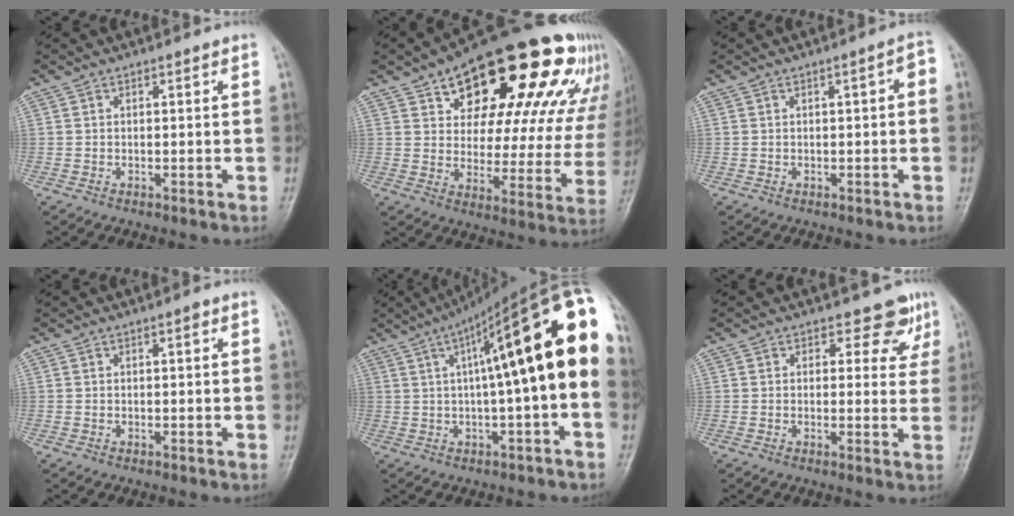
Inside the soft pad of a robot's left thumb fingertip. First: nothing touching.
{"total": 29.6, "force": [16.6, 13.2, 20.5], "torque": [-0.255, -0.018, 0.229]}
{"total": 2.8, "force": [0.0, 1.0, 2.6], "torque": [-0.034, 0.014, -0.003]}
{"total": 1.0, "force": [0.2, 0.3, 0.9], "torque": [-0.015, 0.002, 0.001]}
{"total": 23.1, "force": [3.1, 5.0, 22.3], "torque": [-0.317, 0.055, 0.045]}
{"total": 4.9, "force": [3.2, 3.4, 1.7], "torque": [0.015, -0.017, 0.026]}